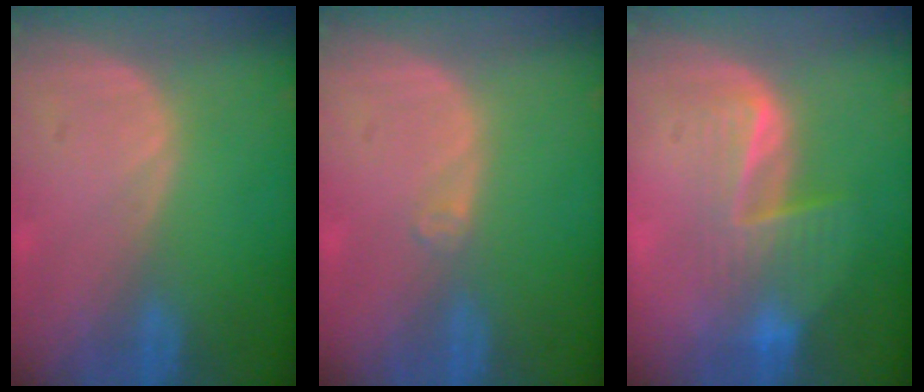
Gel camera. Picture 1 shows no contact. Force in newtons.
{"total": 1.1, "press": 0.8, "slide": 0.7}
{"total": 6.8, "press": 6.4, "slide": 2.3}